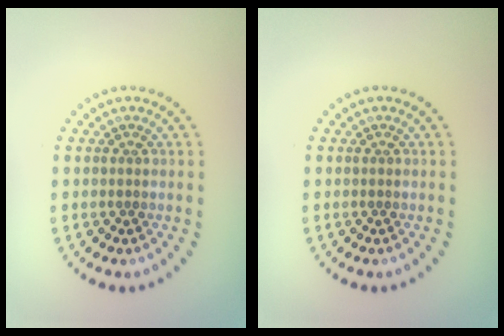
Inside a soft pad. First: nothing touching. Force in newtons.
{"total": 0.0}